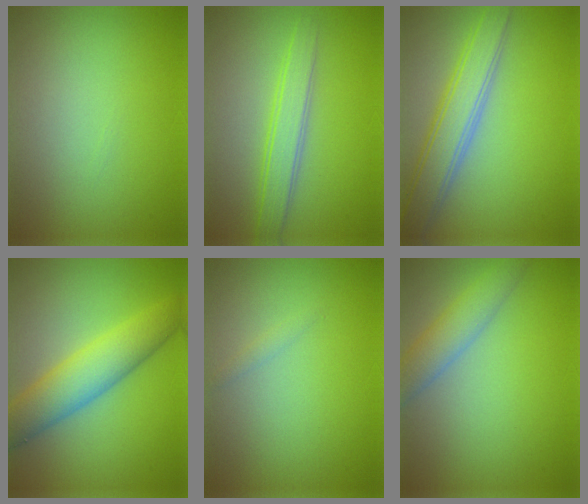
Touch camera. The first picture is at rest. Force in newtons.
{"total": 3.0, "press": 3.0, "slide": 0.0}
{"total": 4.9, "press": 4.9, "slide": 0.3}
{"total": 6.1, "press": 6.1, "slide": 0.2}
{"total": 0.7, "press": 0.7, "slide": 0.0}
{"total": 3.5, "press": 3.5, "slide": 0.1}